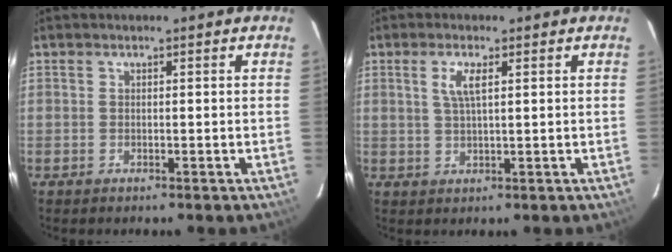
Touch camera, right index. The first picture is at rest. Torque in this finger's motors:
{"motor_torque": [0.04, 0.02, 0.28, 0.07]}